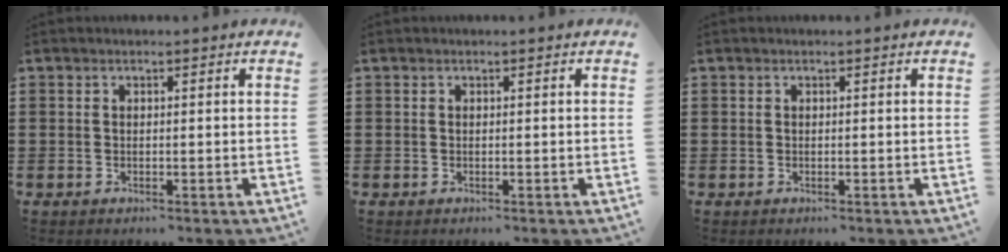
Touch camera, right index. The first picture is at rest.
{"total": 0.0}
{"total": 0.0}